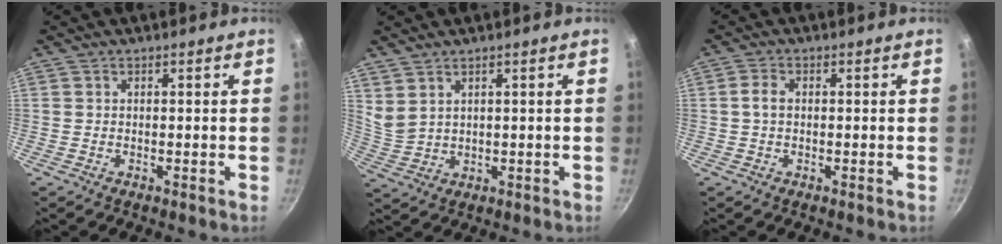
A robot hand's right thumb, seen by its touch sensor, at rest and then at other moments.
{"total": 3.7, "force": [2.6, 1.8, 1.8], "torque": [-0.031, -0.017, 0.063]}
{"total": 2.5, "force": [0.1, 1.7, 1.8], "torque": [-0.037, 0.008, -0.002]}